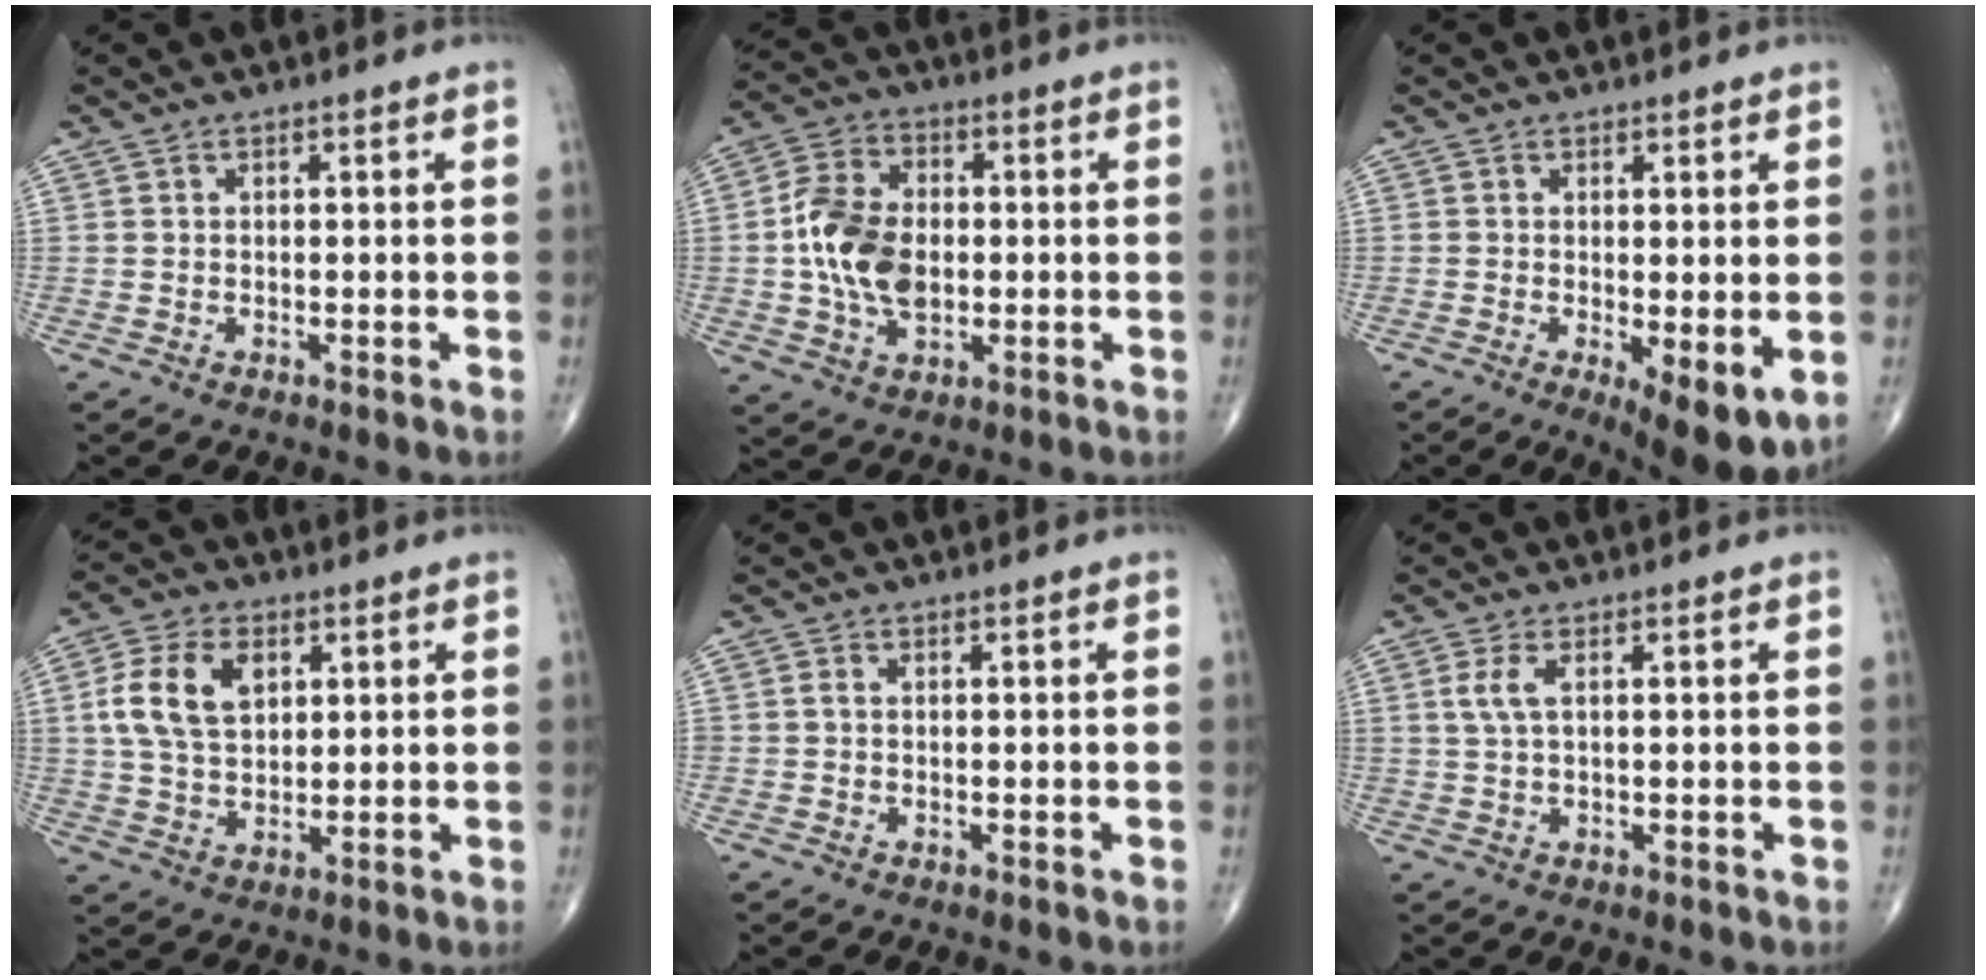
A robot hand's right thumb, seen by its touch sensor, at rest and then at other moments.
{"total": 12.8, "force": [-0.5, 8.3, 9.7], "torque": [-0.172, 0.013, -0.009]}
{"total": 8.3, "force": [-1.8, 2.9, 7.5], "torque": [-0.108, -0.023, -0.022]}
{"total": 10.6, "force": [2.9, 6.8, 7.6], "torque": [-0.140, 0.002, 0.055]}
{"total": 0.7, "force": [0.0, 0.5, 0.5], "torque": [-0.007, 0.001, -0.001]}
{"total": 3.1, "force": [0.9, 1.1, 2.8], "torque": [-0.072, 0.007, 0.023]}